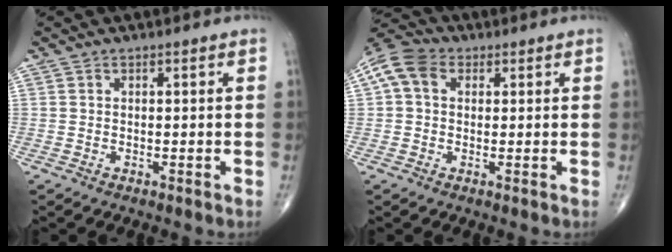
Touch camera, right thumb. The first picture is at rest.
{"total": 7.4, "force": [1.8, 5.6, 4.6], "torque": [-0.091, 0.024, 0.025]}